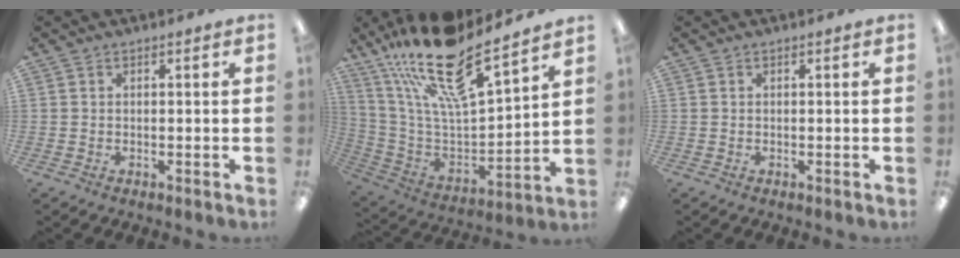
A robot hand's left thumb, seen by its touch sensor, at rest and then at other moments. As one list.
[{"total": 21.5, "force": [16.4, 5.8, 12.6], "torque": [-0.223, -0.115, 0.281]}, {"total": 0.0}]